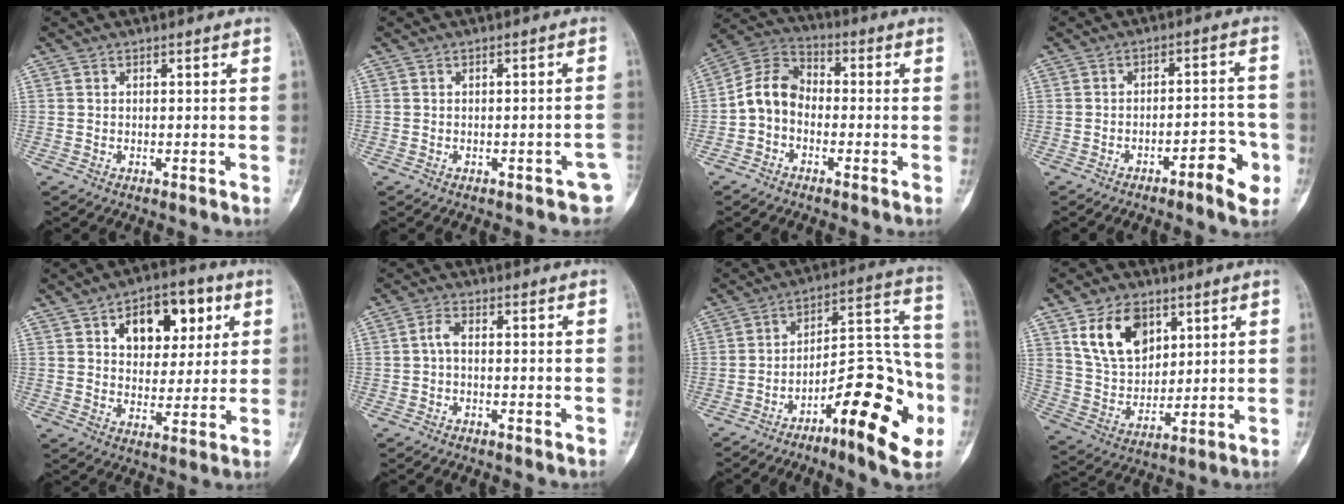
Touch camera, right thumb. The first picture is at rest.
{"total": 4.0, "force": [-1.9, 1.6, 3.1], "torque": [-0.019, 0.012, -0.021]}
{"total": 8.2, "force": [-1.8, 6.2, 5.1], "torque": [-0.083, 0.034, -0.052]}
{"total": 7.3, "force": [-3.6, 2.2, 5.9], "torque": [-0.066, 0.035, -0.048]}
{"total": 13.6, "force": [5.3, 8.5, 9.2], "torque": [-0.085, -0.005, 0.081]}
{"total": 2.1, "force": [-0.3, 1.0, 1.9], "torque": [-0.039, 0.005, -0.011]}
{"total": 20.5, "force": [-8.7, 6.3, 17.5], "torque": [-0.232, 0.075, -0.127]}
{"total": 13.6, "force": [6.4, 9.1, 7.9], "torque": [-0.112, -0.028, 0.133]}